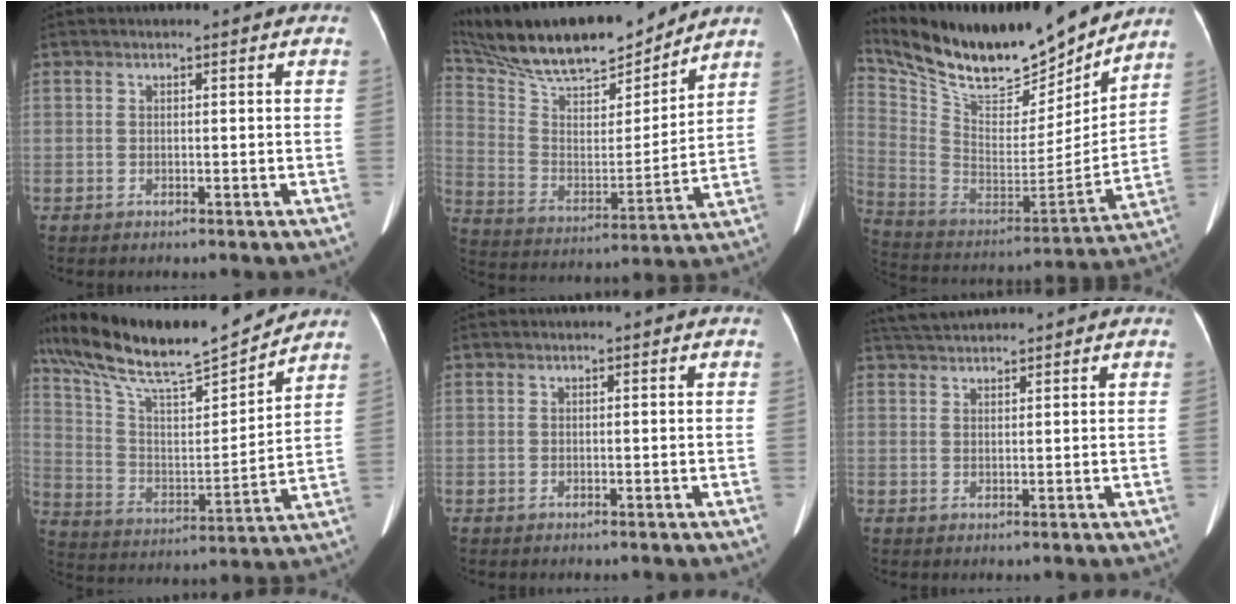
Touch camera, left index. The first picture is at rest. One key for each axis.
{"total": 21.3, "fx": 18.7, "fy": 4.1, "fz": 9.4, "tx": -0.178, "ty": 0.010, "tz": 0.317}
{"total": 26.0, "fx": 22.5, "fy": 5.3, "fz": 11.8, "tx": -0.229, "ty": -0.024, "tz": 0.362}
{"total": 21.2, "fx": 18.6, "fy": 1.9, "fz": 10.0, "tx": -0.192, "ty": 0.008, "tz": 0.315}
{"total": 0.0}
{"total": 4.4, "fx": 4.3, "fy": 0.2, "fz": 1.2, "tx": -0.026, "ty": 0.031, "tz": 0.080}